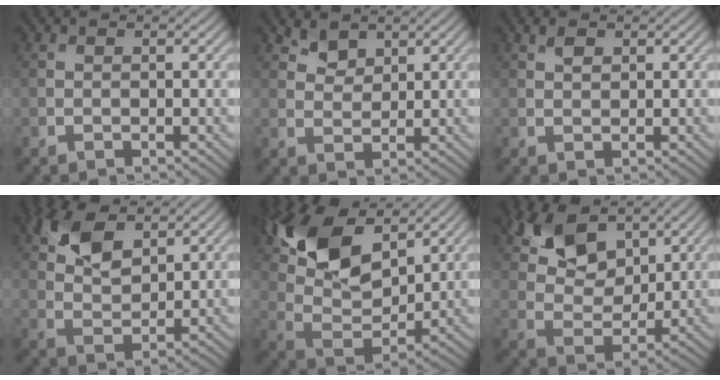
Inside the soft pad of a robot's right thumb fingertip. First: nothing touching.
{"total": 2.5, "force": [1.9, 1.4, 0.9], "torque": [-0.021, -0.005, 0.042]}
{"total": 1.3, "force": [0.7, 0.6, 0.8], "torque": [-0.019, 0.001, 0.015]}
{"total": 7.2, "force": [4.1, 3.5, 4.8], "torque": [-0.109, 0.006, 0.080]}
{"total": 13.9, "force": [7.7, 6.6, 9.5], "torque": [-0.210, 0.018, 0.148]}
{"total": 9.2, "force": [5.7, 4.9, 5.3], "torque": [-0.125, 0.005, 0.108]}